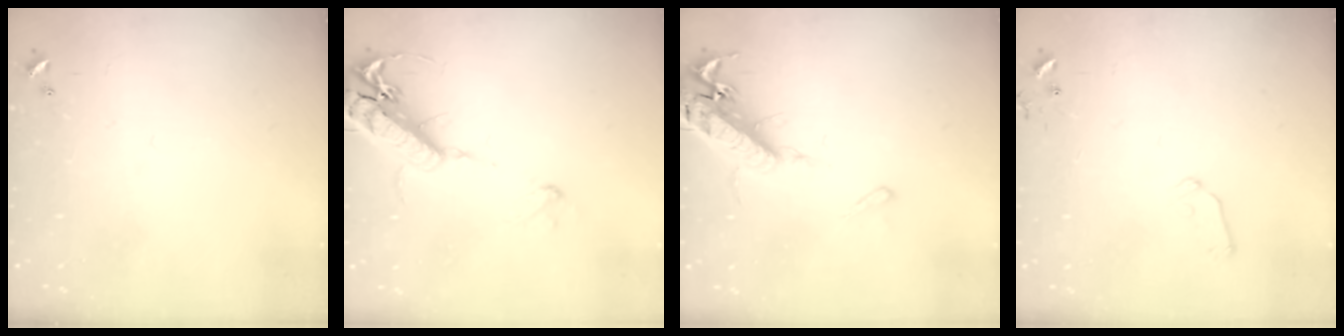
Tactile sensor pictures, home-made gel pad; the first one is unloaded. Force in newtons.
{"total": 19.9, "press": 19.5, "slide": 3.8}
{"total": 17.4, "press": 16.9, "slide": 4.1}
{"total": 6.5, "press": 6.4, "slide": 1.0}